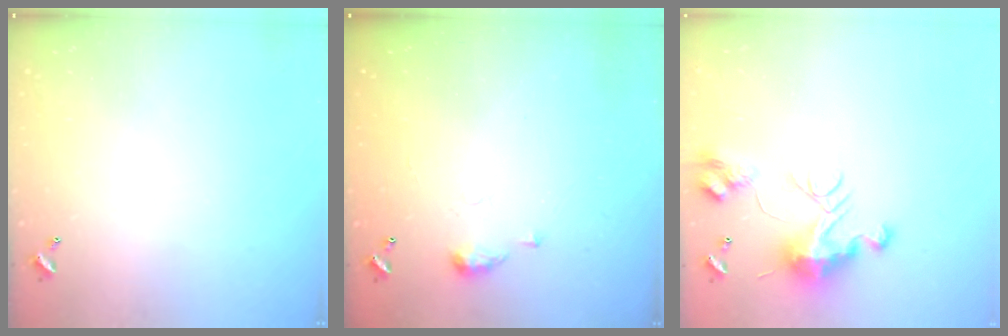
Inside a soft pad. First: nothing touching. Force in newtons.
{"total": 5.2, "press": 5.1, "slide": 0.7}
{"total": 10.9, "press": 10.8, "slide": 0.8}